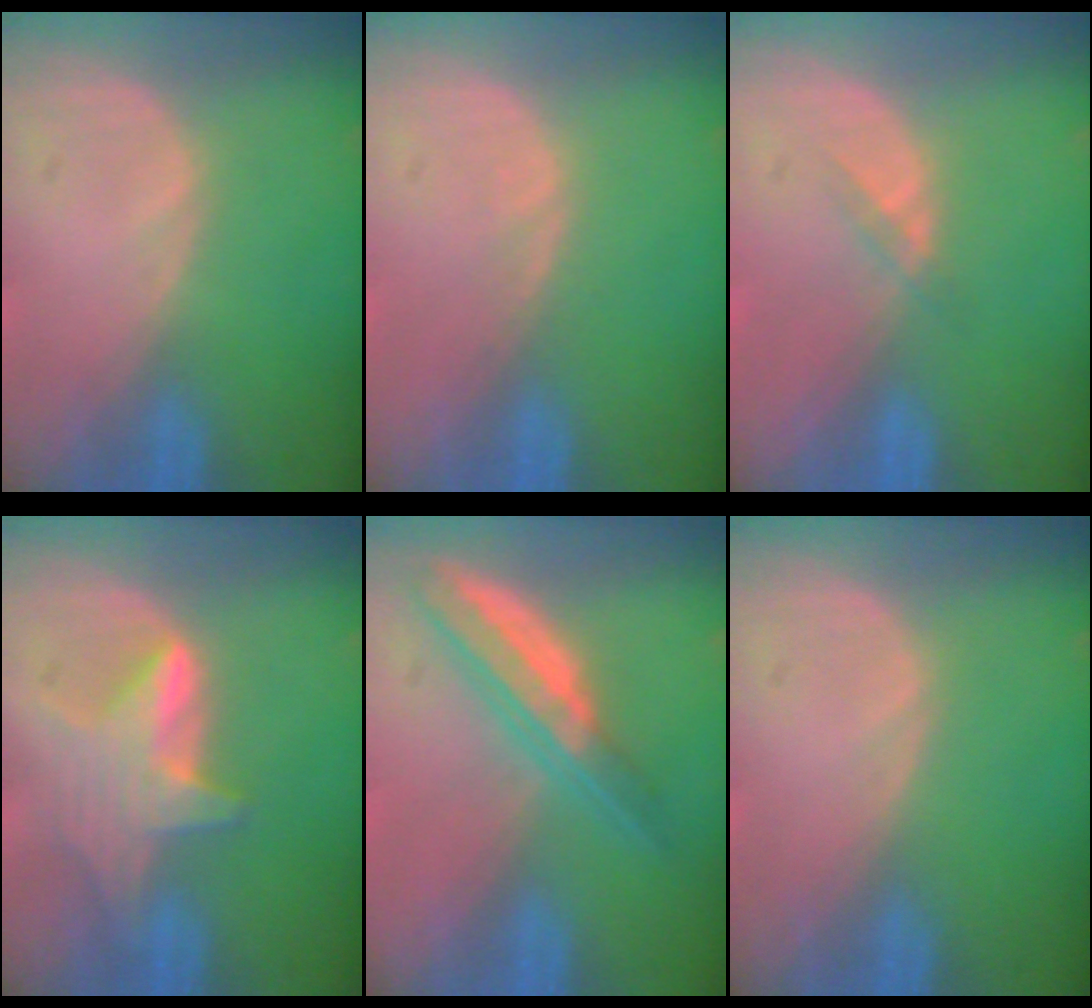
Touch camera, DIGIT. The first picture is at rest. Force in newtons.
{"total": 0.5, "press": 0.5, "slide": 0.1}
{"total": 1.4, "press": 1.1, "slide": 0.8}
{"total": 6.0, "press": 5.8, "slide": 1.2}
{"total": 6.3, "press": 5.6, "slide": 2.8}
{"total": 0.0}